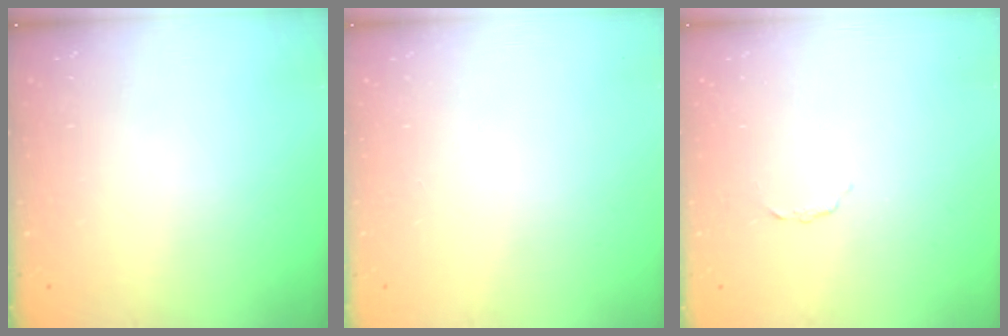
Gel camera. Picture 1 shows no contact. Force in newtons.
{"total": 0.0}
{"total": 2.0, "press": 2.0, "slide": 0.3}